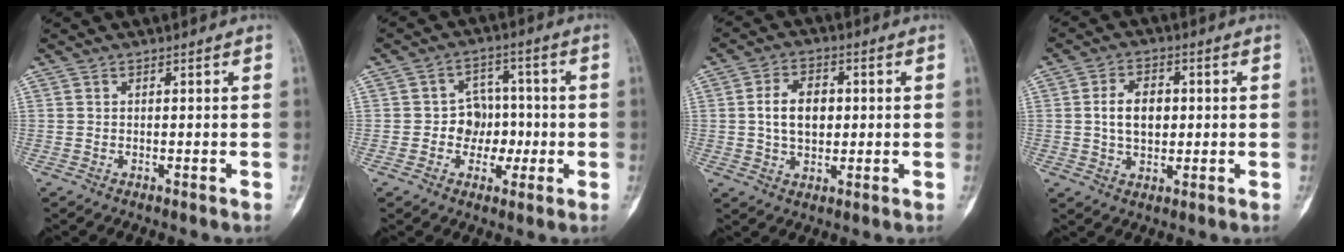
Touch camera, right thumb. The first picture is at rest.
{"total": 7.4, "force": [-1.1, 6.3, 3.6], "torque": [0.003, 0.024, -0.024]}
{"total": 8.2, "force": [0.6, 5.5, 6.0], "torque": [-0.086, 0.007, 0.011]}
{"total": 7.4, "force": [0.5, 5.0, 5.4], "torque": [-0.077, 0.007, 0.010]}